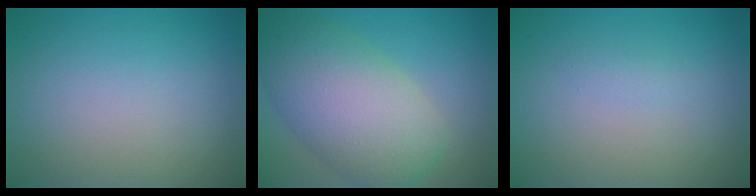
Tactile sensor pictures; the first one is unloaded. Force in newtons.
{"total": 9.2, "press": 9.2, "slide": 0.4}
{"total": 0.6, "press": 0.6, "slide": 0.0}